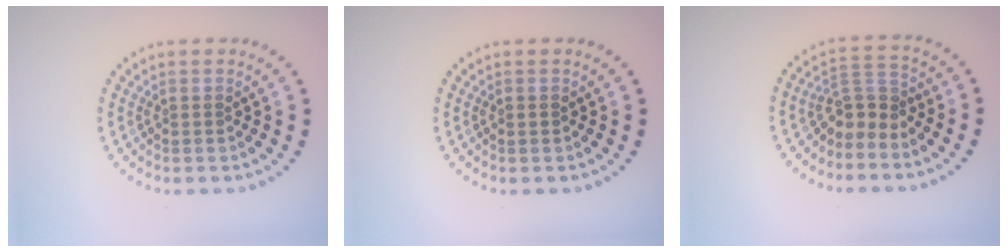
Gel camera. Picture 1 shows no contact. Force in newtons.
{"total": 0.5, "press": 0.5, "slide": 0.1}
{"total": 2.8, "press": 2.2, "slide": 1.7}